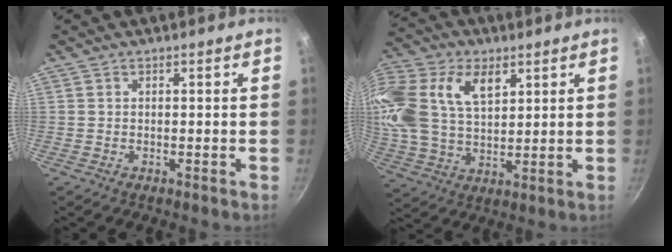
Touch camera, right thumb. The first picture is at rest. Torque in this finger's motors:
{"motor_torque": [1.07, 3.93, 0.71, -0.46, 0.30]}